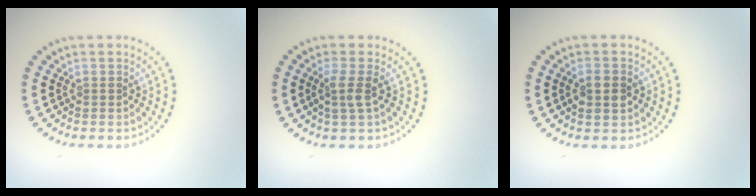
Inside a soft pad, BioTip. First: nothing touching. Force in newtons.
{"total": 1.8, "press": 1.4, "slide": 1.1}
{"total": 2.0, "press": 2.0, "slide": 0.1}